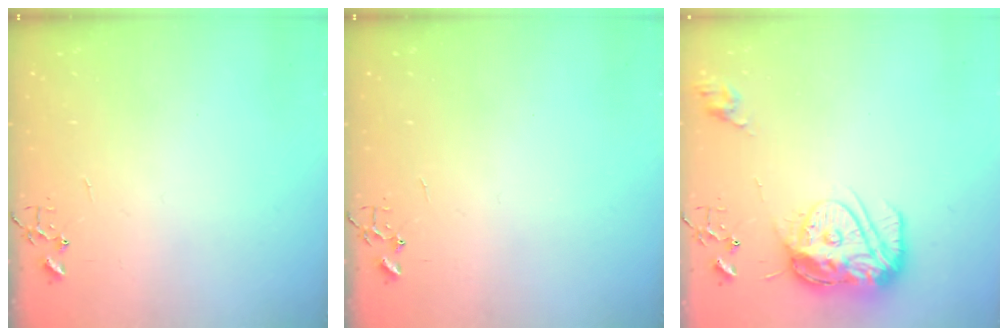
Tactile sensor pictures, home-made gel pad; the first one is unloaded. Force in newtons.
{"total": 0.0}
{"total": 15.2, "press": 15.1, "slide": 1.5}